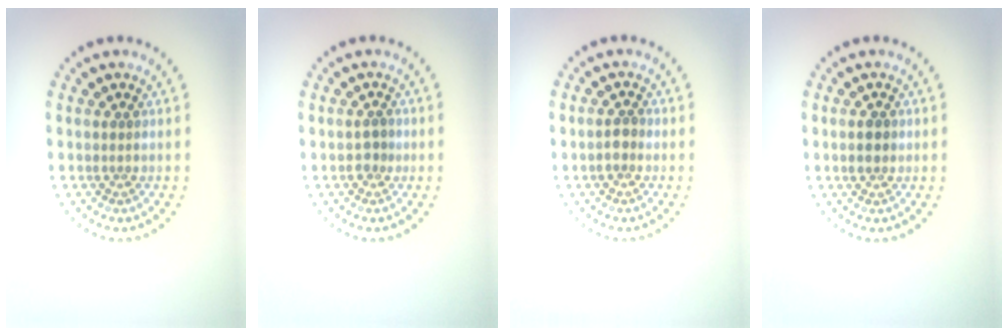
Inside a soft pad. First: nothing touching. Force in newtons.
{"total": 1.2, "press": 1.1, "slide": 0.4}
{"total": 1.3, "press": 1.2, "slide": 0.5}
{"total": 1.9, "press": 1.9, "slide": 0.1}